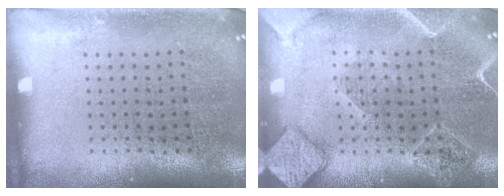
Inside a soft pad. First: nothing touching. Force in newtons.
{"total": 1.9, "press": 1.9, "slide": 0.2}